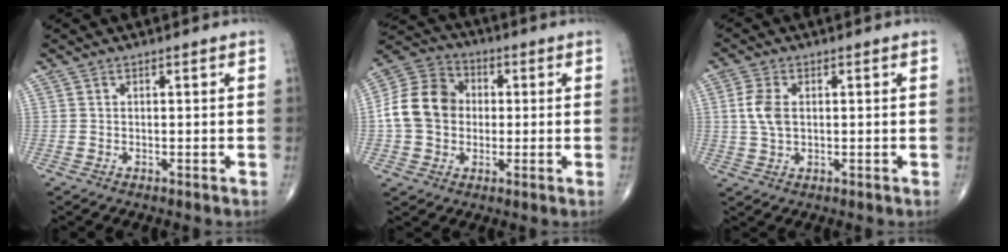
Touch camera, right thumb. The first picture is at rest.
{"total": 12.7, "force": [0.1, 10.5, 7.2], "torque": [-0.118, 0.029, -0.007]}
{"total": 5.3, "force": [0.7, 3.2, 4.2], "torque": [-0.092, 0.003, 0.013]}